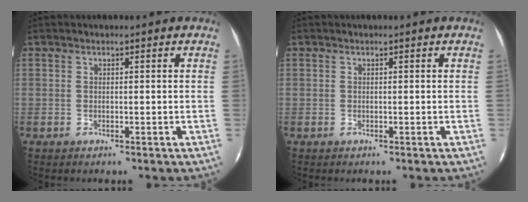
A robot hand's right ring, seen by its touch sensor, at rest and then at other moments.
{"total": 0.0}